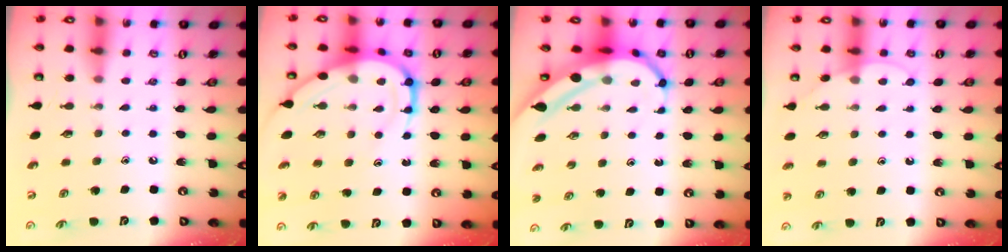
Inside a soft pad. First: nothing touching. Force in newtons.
{"total": 14.5, "press": 14.4, "slide": 1.8}
{"total": 7.1, "press": 7.1, "slide": 0.8}
{"total": 4.8, "press": 4.7, "slide": 0.4}